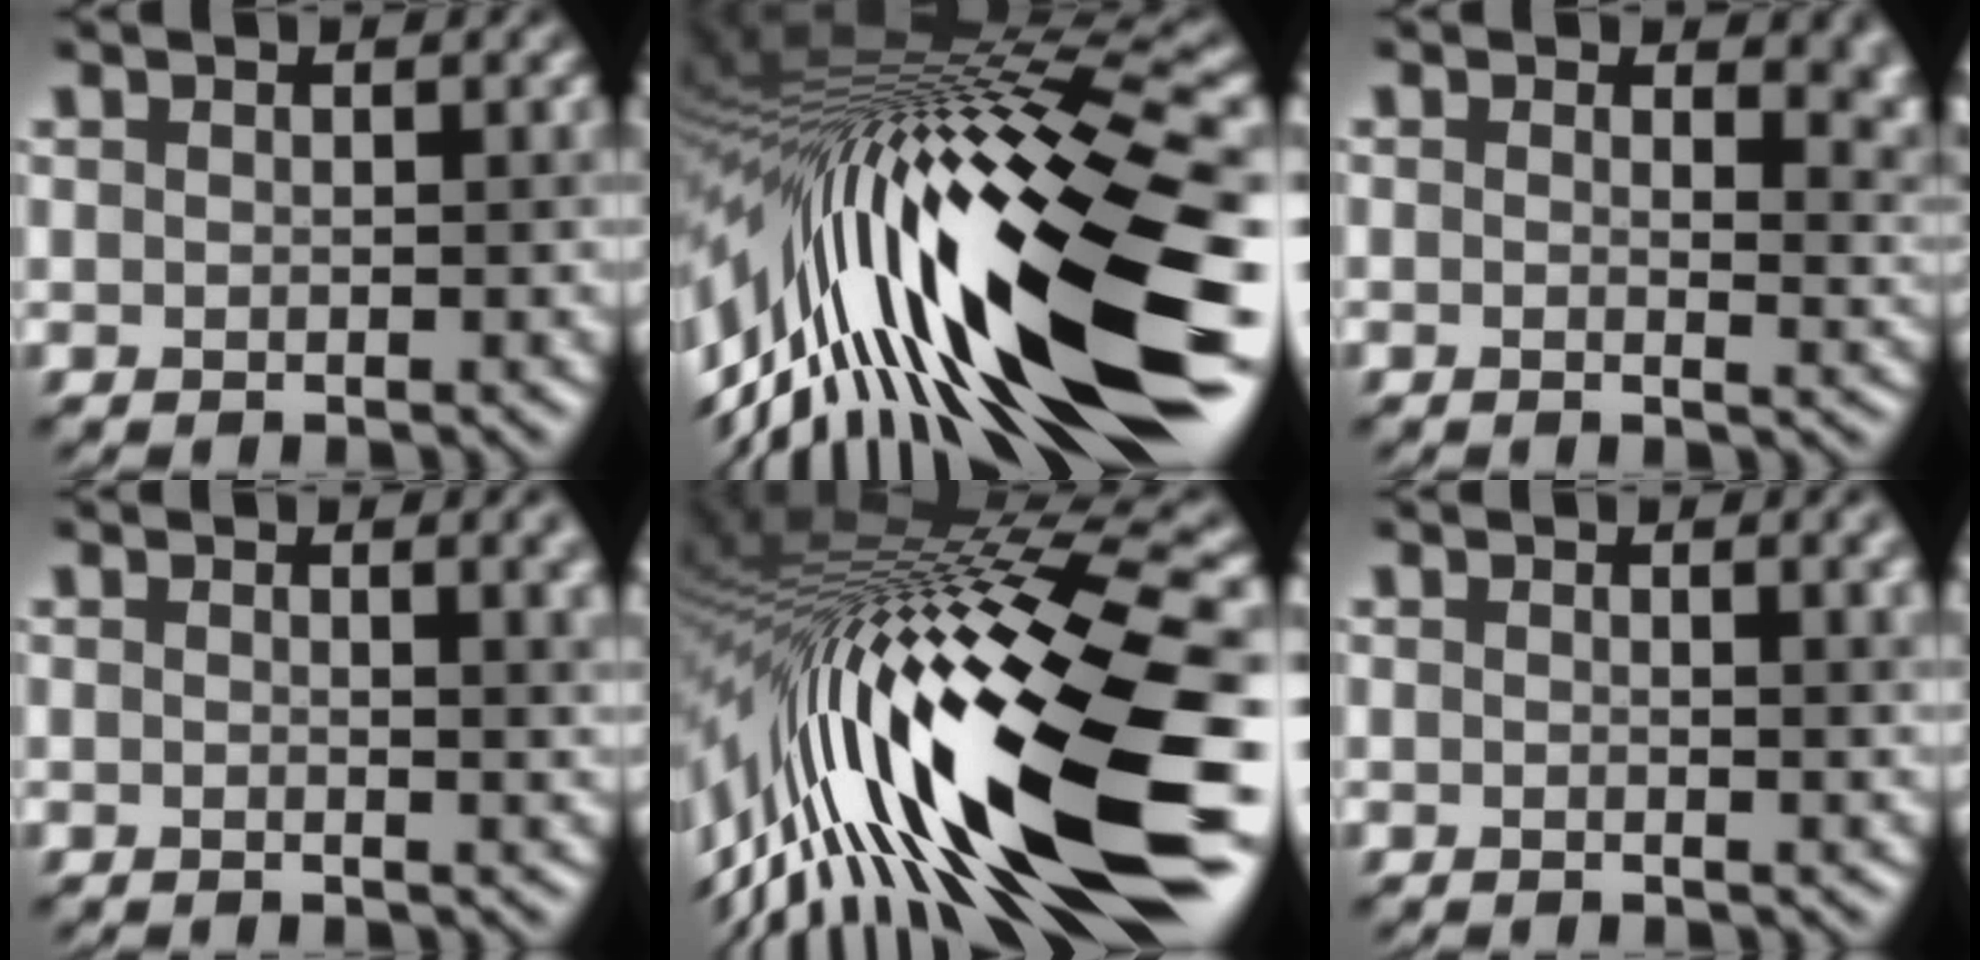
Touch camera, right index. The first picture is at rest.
{"total": 19.0, "force": [-2.5, 4.7, 18.2], "torque": [-0.288, 0.007, -0.050]}
{"total": 5.7, "force": [1.9, 2.9, 4.5], "torque": [-0.021, 0.004, 0.011]}
{"total": 4.6, "force": [1.1, 2.0, 4.0], "torque": [-0.024, 0.014, -0.008]}
{"total": 18.5, "force": [-4.3, 4.8, 17.3], "torque": [-0.287, 0.002, -0.077]}
{"total": 3.7, "force": [0.9, 1.6, 3.3], "torque": [-0.023, 0.009, -0.011]}